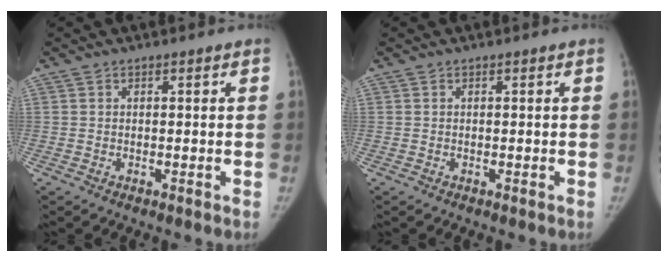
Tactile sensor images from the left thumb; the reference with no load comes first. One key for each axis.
{"total": 0.0}